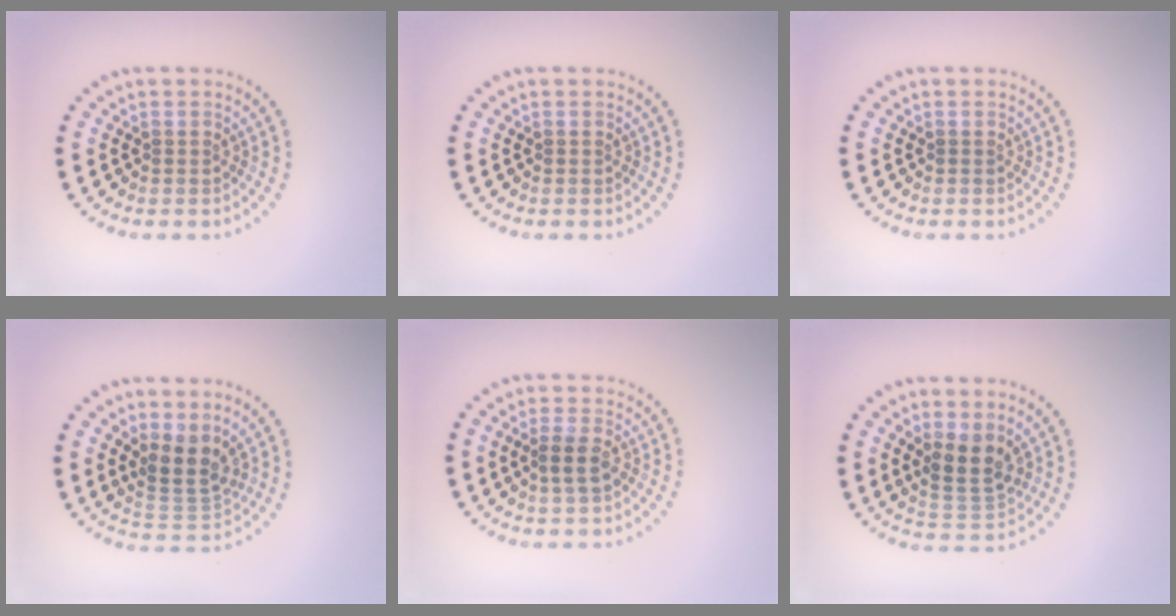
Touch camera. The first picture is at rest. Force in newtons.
{"total": 0.0}
{"total": 0.0}
{"total": 3.6, "press": 3.2, "slide": 1.6}
{"total": 1.8, "press": 1.7, "slide": 0.6}
{"total": 3.6, "press": 3.3, "slide": 1.5}